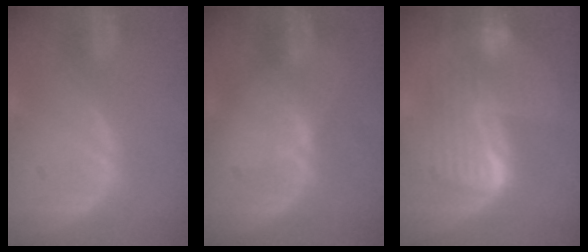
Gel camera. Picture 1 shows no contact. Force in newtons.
{"total": 2.0, "press": 1.6, "slide": 1.3}
{"total": 8.5, "press": 8.4, "slide": 0.9}